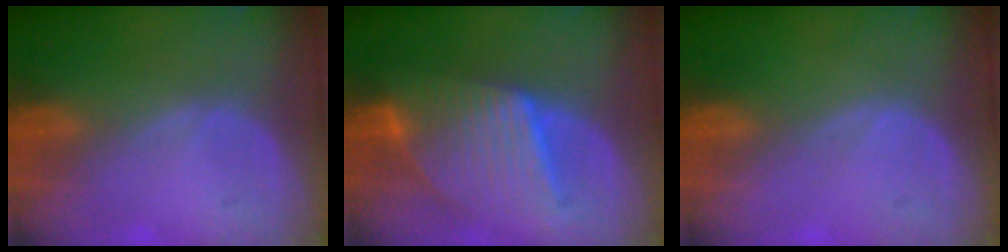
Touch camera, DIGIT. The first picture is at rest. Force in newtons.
{"total": 9.7, "press": 9.7, "slide": 0.9}
{"total": 0.0}